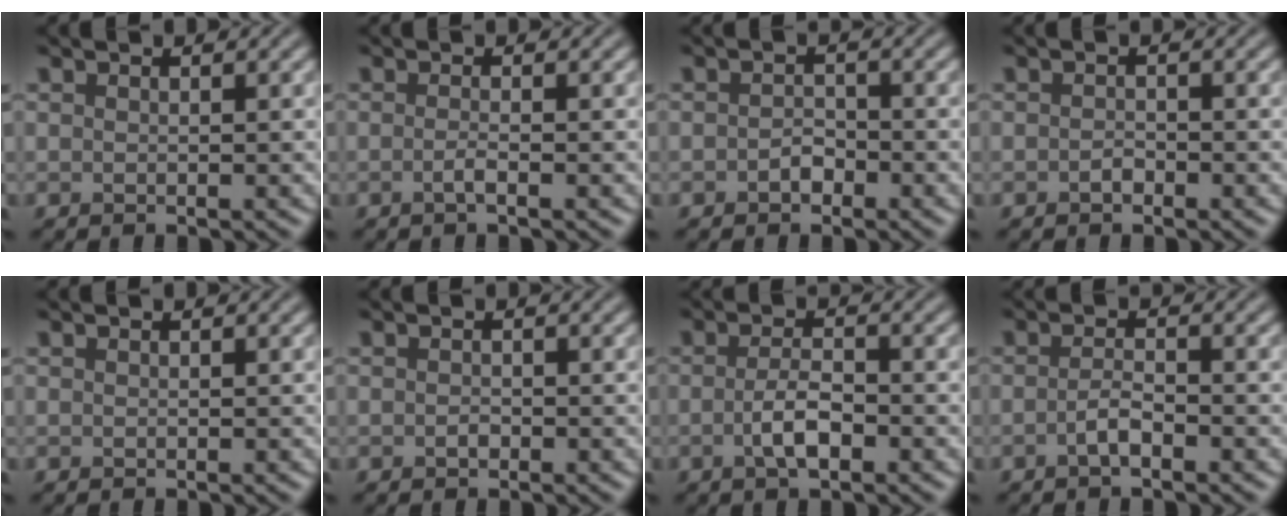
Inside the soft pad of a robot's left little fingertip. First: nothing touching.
{"total": 1.2, "force": [-0.4, 0.3, 1.0], "torque": [-0.017, 0.001, -0.012]}
{"total": 1.4, "force": [-0.6, 1.0, 0.7], "torque": [-0.013, 0.001, -0.013]}
{"total": 0.9, "force": [-0.5, 0.5, 0.5], "torque": [-0.010, -0.001, -0.010]}
{"total": 0.0}
{"total": 0.6, "force": [-0.3, 0.4, 0.4], "torque": [-0.007, 0.000, -0.005]}
{"total": 2.7, "force": [-0.9, 1.0, 2.3], "torque": [-0.048, 0.000, -0.020]}
{"total": 1.6, "force": [-0.8, 0.4, 1.4], "torque": [-0.028, 0.004, -0.019]}